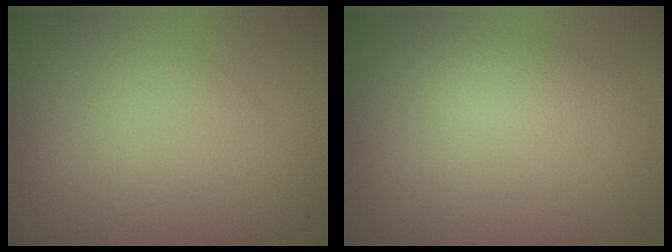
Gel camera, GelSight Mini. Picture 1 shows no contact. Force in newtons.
{"total": 1.4, "press": 1.4, "slide": 0.1}